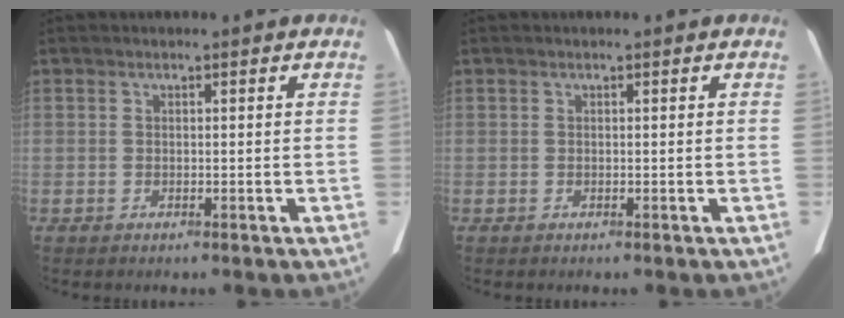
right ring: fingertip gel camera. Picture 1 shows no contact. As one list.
[{"total": 0.0}]